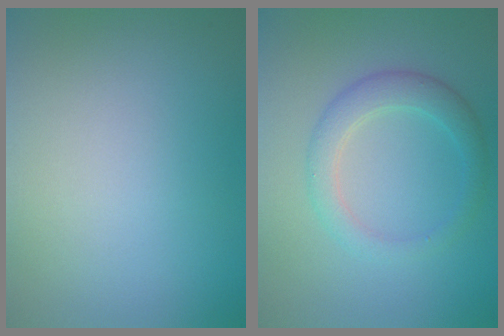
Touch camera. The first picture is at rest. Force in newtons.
{"total": 3.0, "press": 3.0, "slide": 0.1}